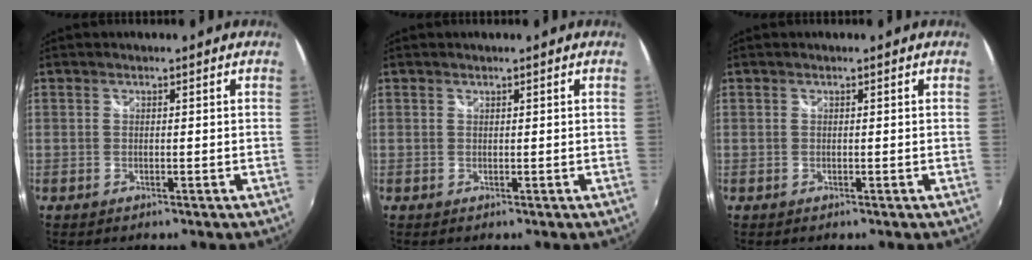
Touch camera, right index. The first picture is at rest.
{"total": 0.0}
{"total": 0.0}